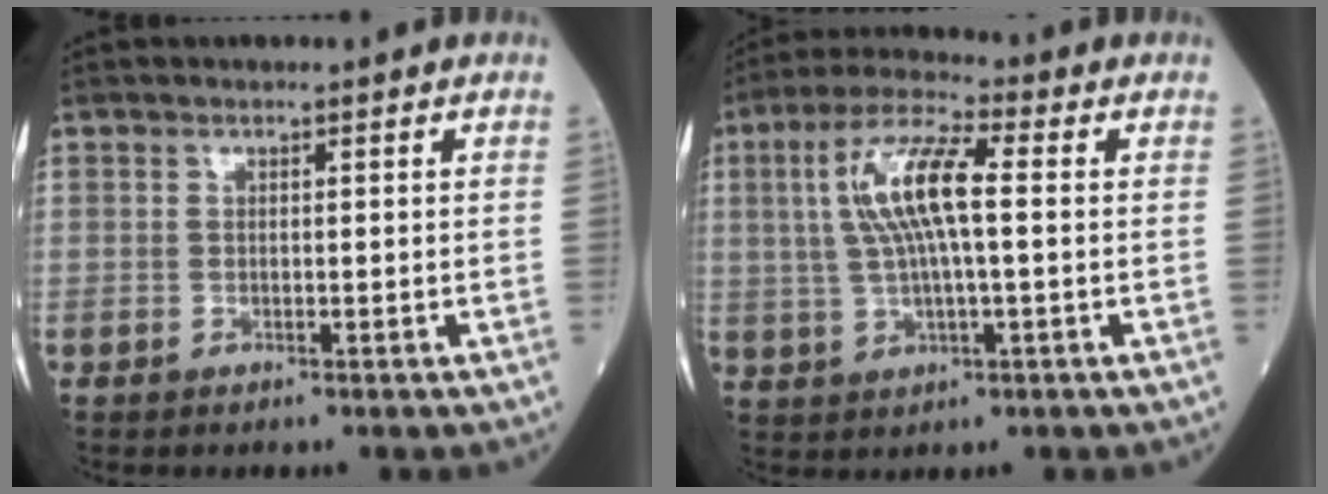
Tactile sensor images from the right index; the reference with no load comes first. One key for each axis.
{"total": 10.3, "fx": 1.5, "fy": 1.9, "fz": 10.0, "tx": -0.209, "ty": 0.018, "tz": 0.029}